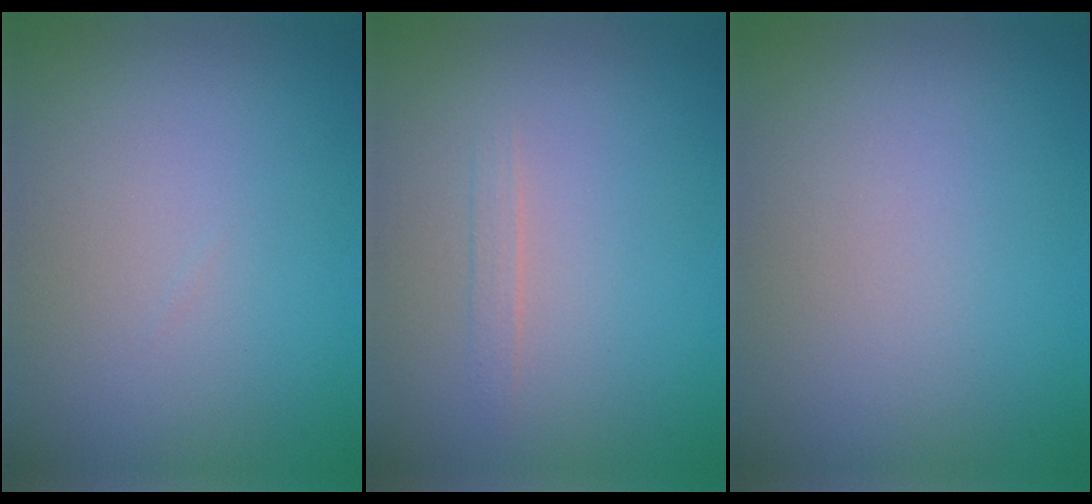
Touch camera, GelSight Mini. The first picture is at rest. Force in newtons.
{"total": 0.8, "press": 0.8, "slide": 0.0}
{"total": 0.0}